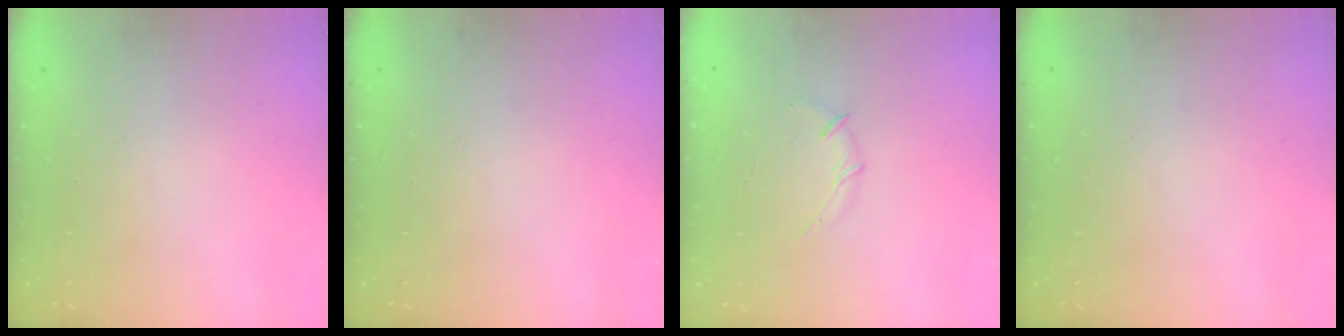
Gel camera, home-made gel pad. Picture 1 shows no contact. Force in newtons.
{"total": 0.0}
{"total": 3.0, "press": 2.9, "slide": 0.8}
{"total": 0.0}